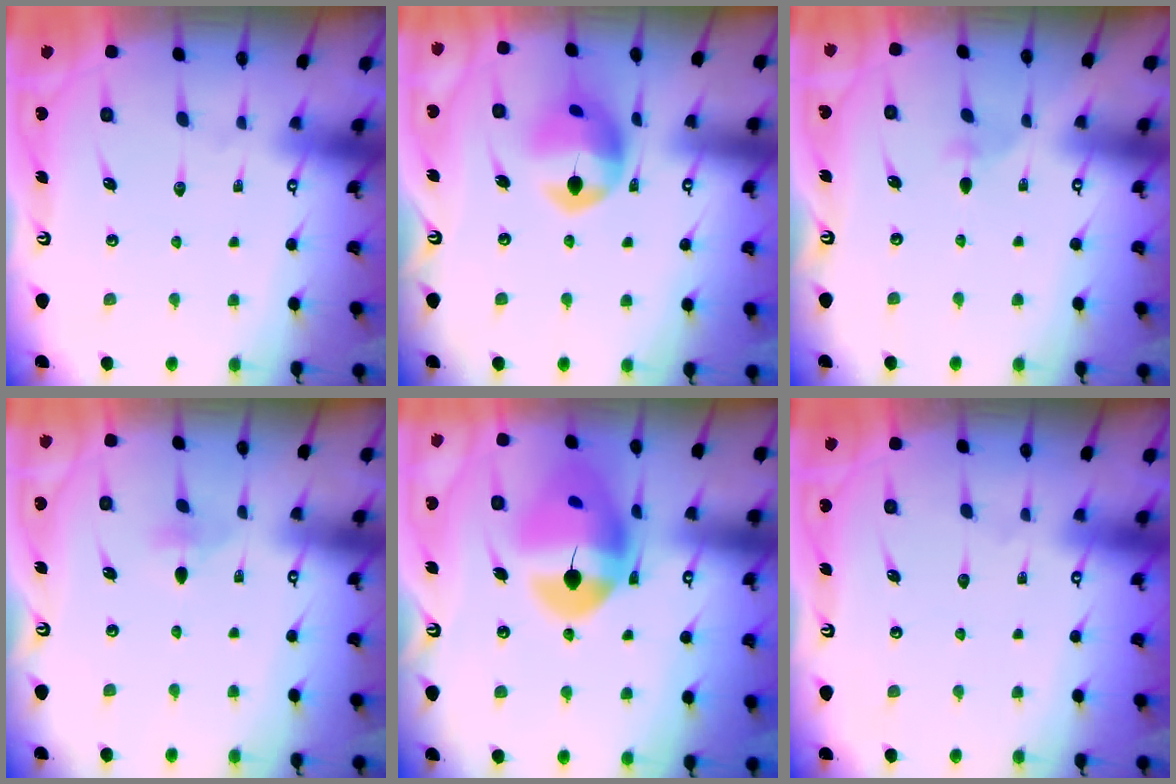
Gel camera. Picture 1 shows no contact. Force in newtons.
{"total": 12.8, "press": 12.7, "slide": 2.0}
{"total": 2.0, "press": 1.9, "slide": 0.5}
{"total": 2.4, "press": 2.3, "slide": 0.7}
{"total": 17.0, "press": 16.8, "slide": 2.1}
{"total": 0.0}